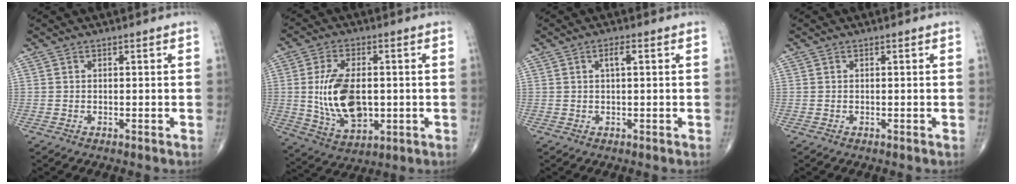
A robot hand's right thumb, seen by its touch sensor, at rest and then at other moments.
{"total": 13.6, "force": [-0.1, 7.8, 11.1], "torque": [-0.196, -0.008, 0.010]}
{"total": 2.1, "force": [0.6, 0.5, 1.9], "torque": [-0.038, 0.005, 0.010]}
{"total": 0.0}